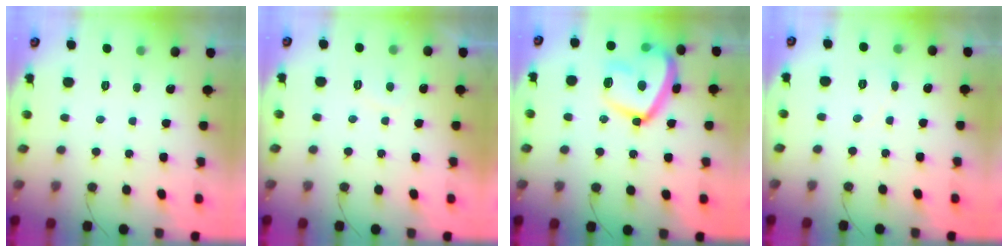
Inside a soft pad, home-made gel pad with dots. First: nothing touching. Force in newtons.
{"total": 1.7, "press": 1.5, "slide": 0.7}
{"total": 17.0, "press": 17.0, "slide": 1.0}
{"total": 3.3, "press": 3.3, "slide": 0.4}